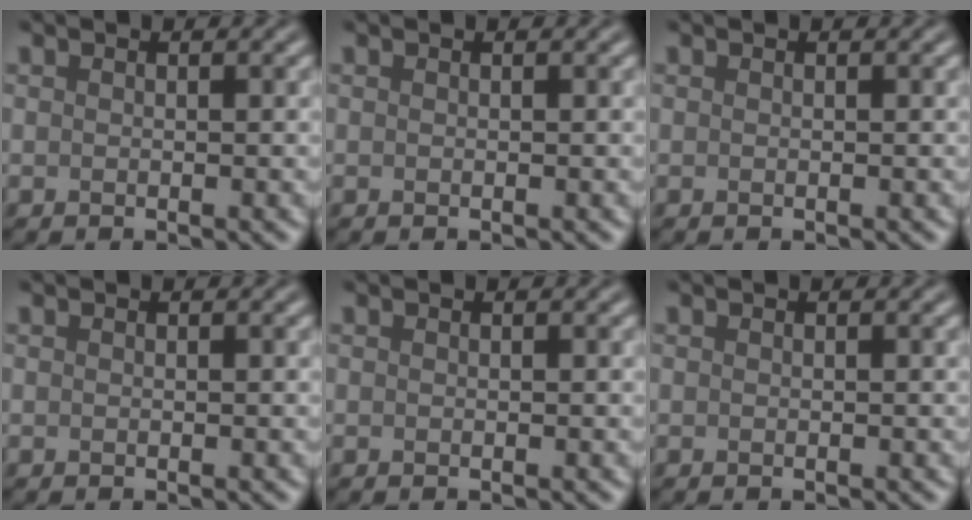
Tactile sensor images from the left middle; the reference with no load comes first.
{"total": 0.0}
{"total": 0.0}
{"total": 0.0}
{"total": 0.0}
{"total": 0.0}